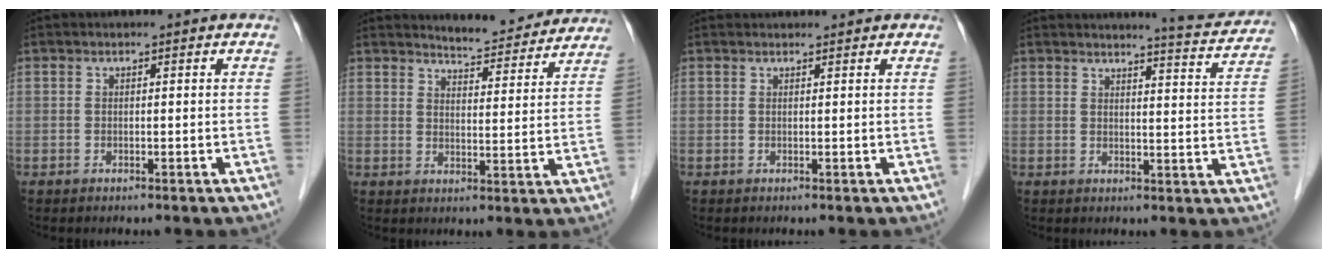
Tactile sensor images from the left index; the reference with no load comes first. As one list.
[{"total": 9.9, "force": [9.6, 1.5, 2.0], "torque": [-0.022, -0.016, 0.114]}, {"total": 2.2, "force": [2.2, 0.3, 0.2], "torque": [-0.008, 0.023, 0.031]}, {"total": 7.9, "force": [7.7, 0.1, 1.5], "torque": [-0.023, -0.027, 0.081]}]